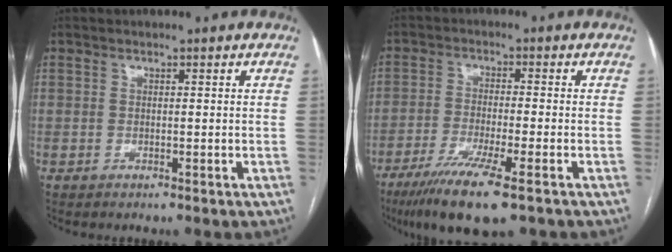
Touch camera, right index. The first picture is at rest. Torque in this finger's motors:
{"motor_torque": [0.56, -0.54, 0.37, 0.15]}